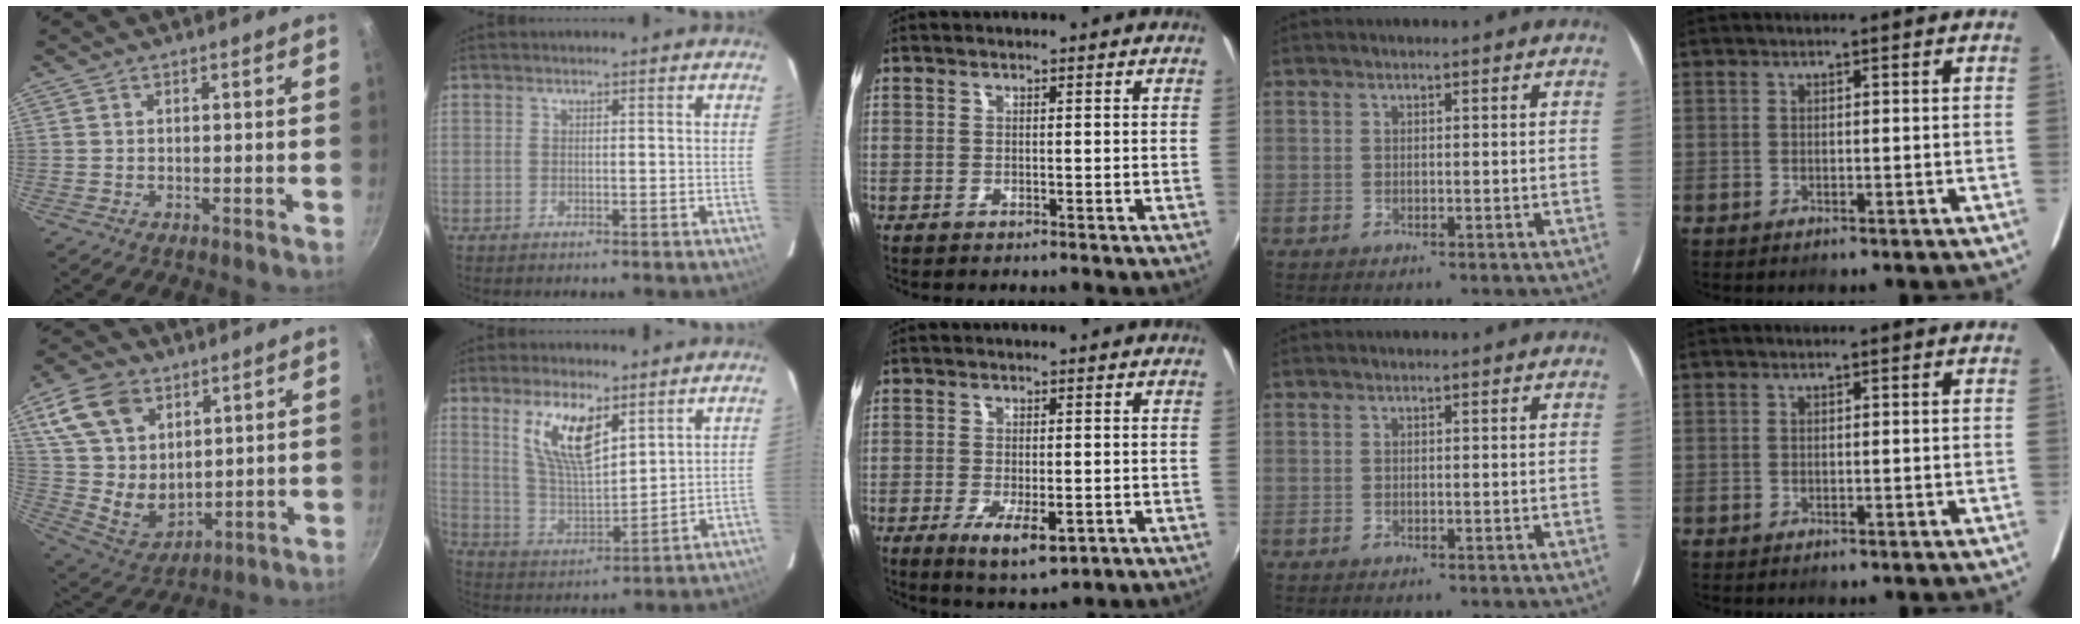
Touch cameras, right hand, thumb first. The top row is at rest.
{"thumb": {"total": 16.4, "force": [7.2, 11.2, 9.6], "torque": [-0.154, -0.029, 0.156]}, "index": {"total": 11.7, "force": [6.3, 4.3, 8.8], "torque": [-0.166, 0.003, 0.132]}, "middle": {"total": 7.0, "force": [-2.8, 2.4, 5.9], "torque": [-0.114, -0.022, -0.042]}}